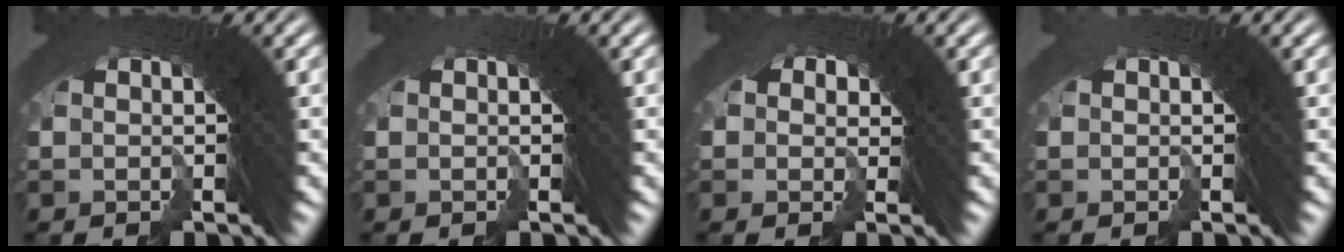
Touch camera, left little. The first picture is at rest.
{"total": 0.6, "force": [-0.1, -0.3, -0.4], "torque": [0.006, -0.002, -0.002]}
{"total": 3.1, "force": [-1.3, 2.8, -0.3], "torque": [-0.002, -0.019, -0.016]}
{"total": 2.0, "force": [-0.4, -1.3, -1.5], "torque": [0.024, -0.007, -0.002]}